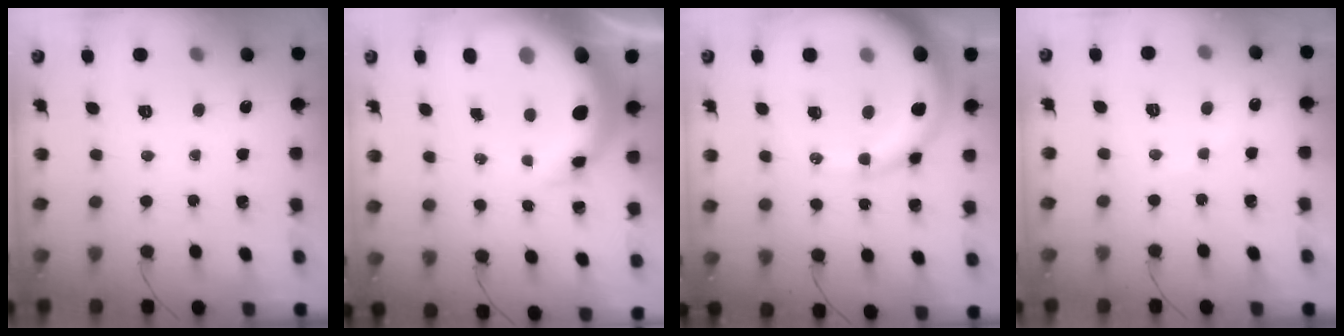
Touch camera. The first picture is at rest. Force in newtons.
{"total": 12.6, "press": 12.1, "slide": 3.2}
{"total": 16.5, "press": 16.2, "slide": 3.6}
{"total": 5.0, "press": 5.0, "slide": 0.9}